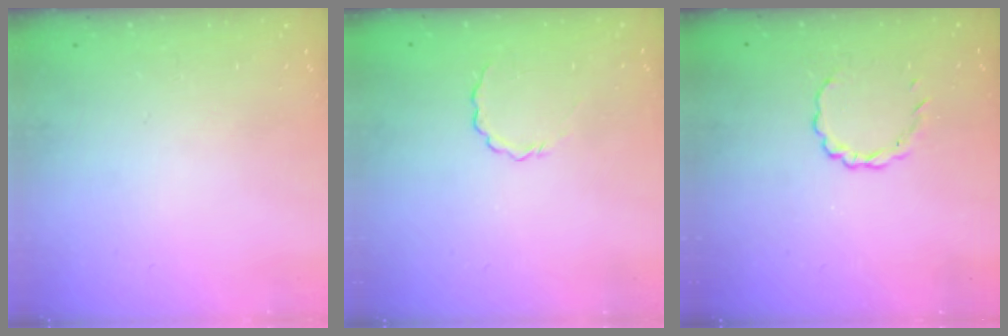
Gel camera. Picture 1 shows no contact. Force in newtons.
{"total": 3.0, "press": 2.8, "slide": 0.9}
{"total": 2.8, "press": 2.6, "slide": 1.1}